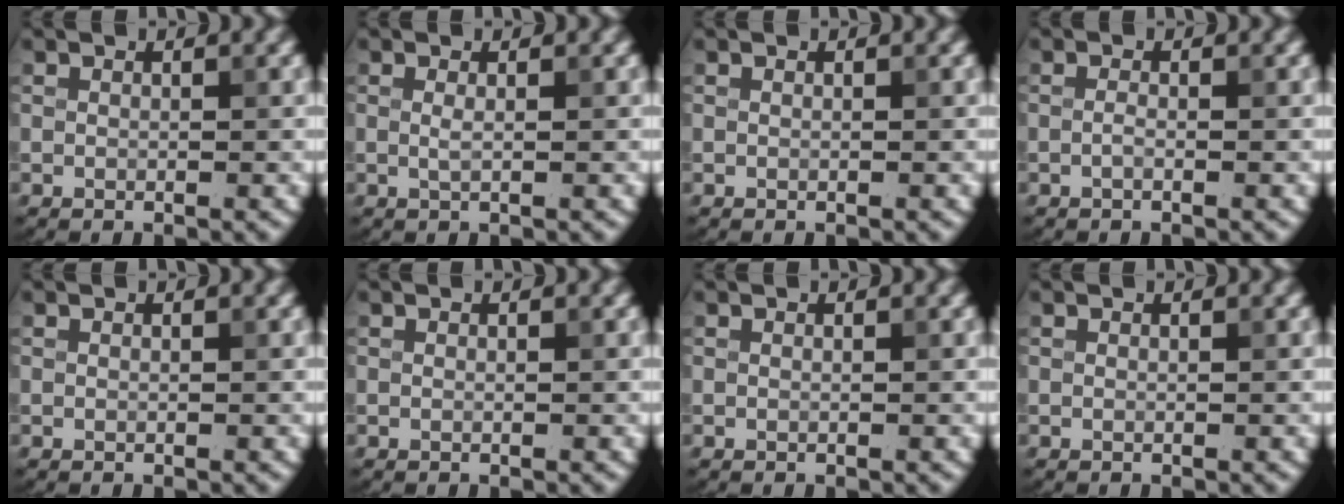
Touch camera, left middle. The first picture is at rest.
{"total": 0.7, "force": [0.1, 0.2, 0.7], "torque": [-0.014, 0.000, 0.001]}
{"total": 0.0}
{"total": 0.6, "force": [-0.3, 0.2, 0.6], "torque": [-0.014, 0.000, -0.007]}
{"total": 0.0}
{"total": 0.0}
{"total": 0.0}
{"total": 0.0}